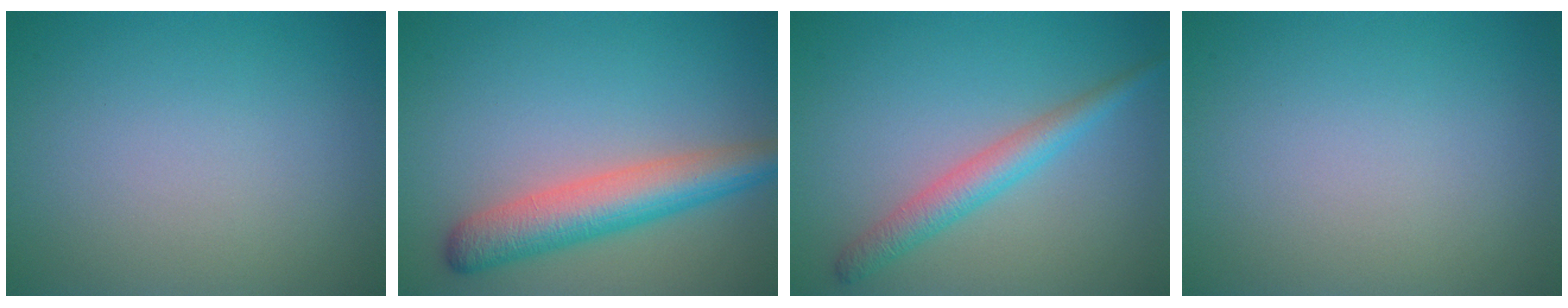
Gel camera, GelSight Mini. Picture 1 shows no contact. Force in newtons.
{"total": 5.6, "press": 5.6, "slide": 0.2}
{"total": 3.0, "press": 3.0, "slide": 0.1}
{"total": 0.0}